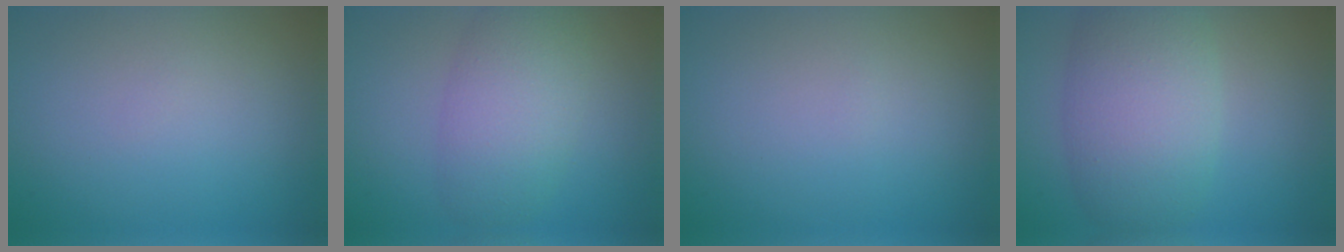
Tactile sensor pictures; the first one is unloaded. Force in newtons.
{"total": 5.2, "press": 5.2, "slide": 0.4}
{"total": 0.0}
{"total": 7.5, "press": 7.5, "slide": 0.2}